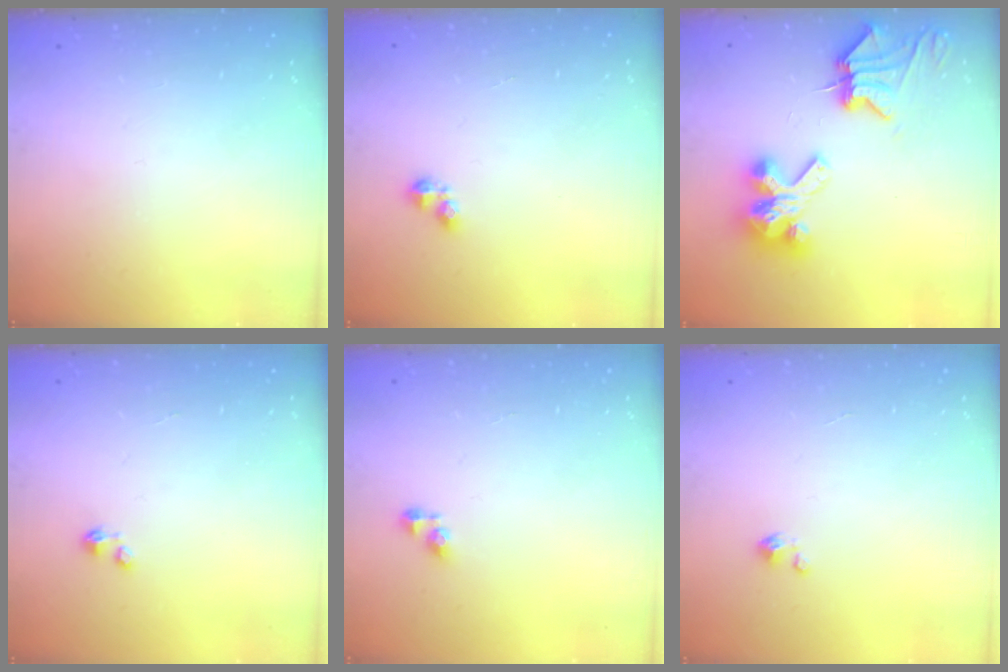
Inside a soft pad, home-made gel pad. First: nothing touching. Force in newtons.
{"total": 2.7, "press": 2.6, "slide": 0.3}
{"total": 7.9, "press": 7.9, "slide": 0.9}
{"total": 0.0}
{"total": 5.0, "press": 5.0, "slide": 0.5}
{"total": 1.3, "press": 1.3, "slide": 0.1}